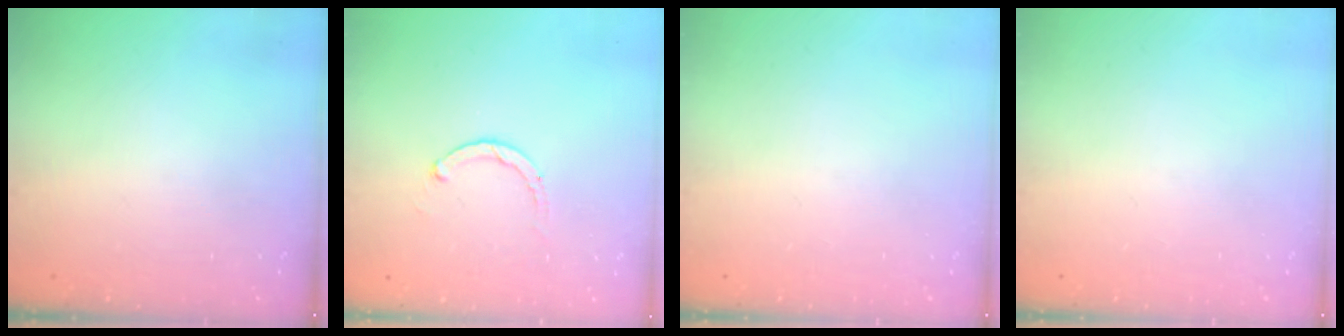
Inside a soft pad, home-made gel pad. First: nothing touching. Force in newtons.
{"total": 1.1, "press": 1.0, "slide": 0.3}
{"total": 0.0}
{"total": 0.0}